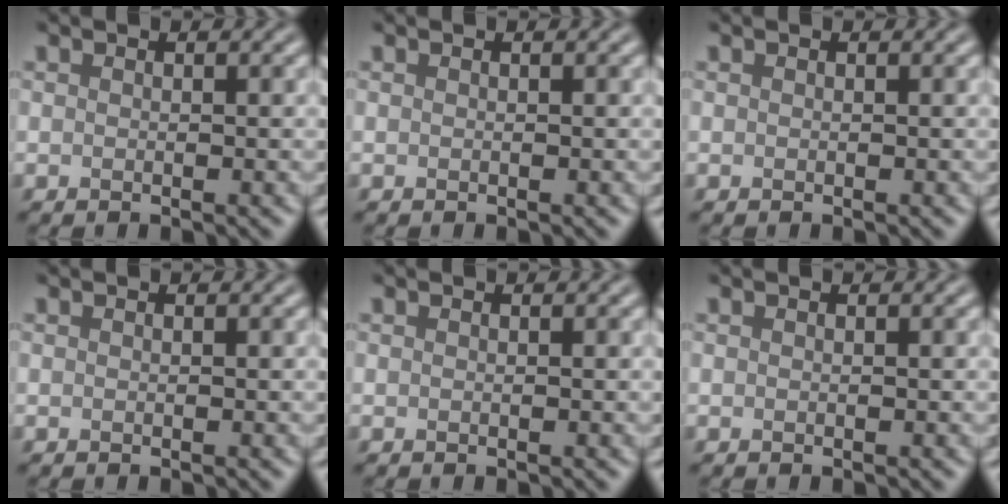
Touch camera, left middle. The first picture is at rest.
{"total": 0.0}
{"total": 0.0}
{"total": 0.0}
{"total": 0.0}
{"total": 0.0}